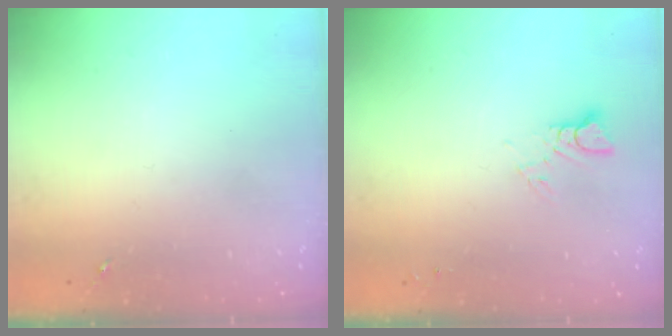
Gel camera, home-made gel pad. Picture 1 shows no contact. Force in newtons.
{"total": 2.9, "press": 2.9, "slide": 0.2}